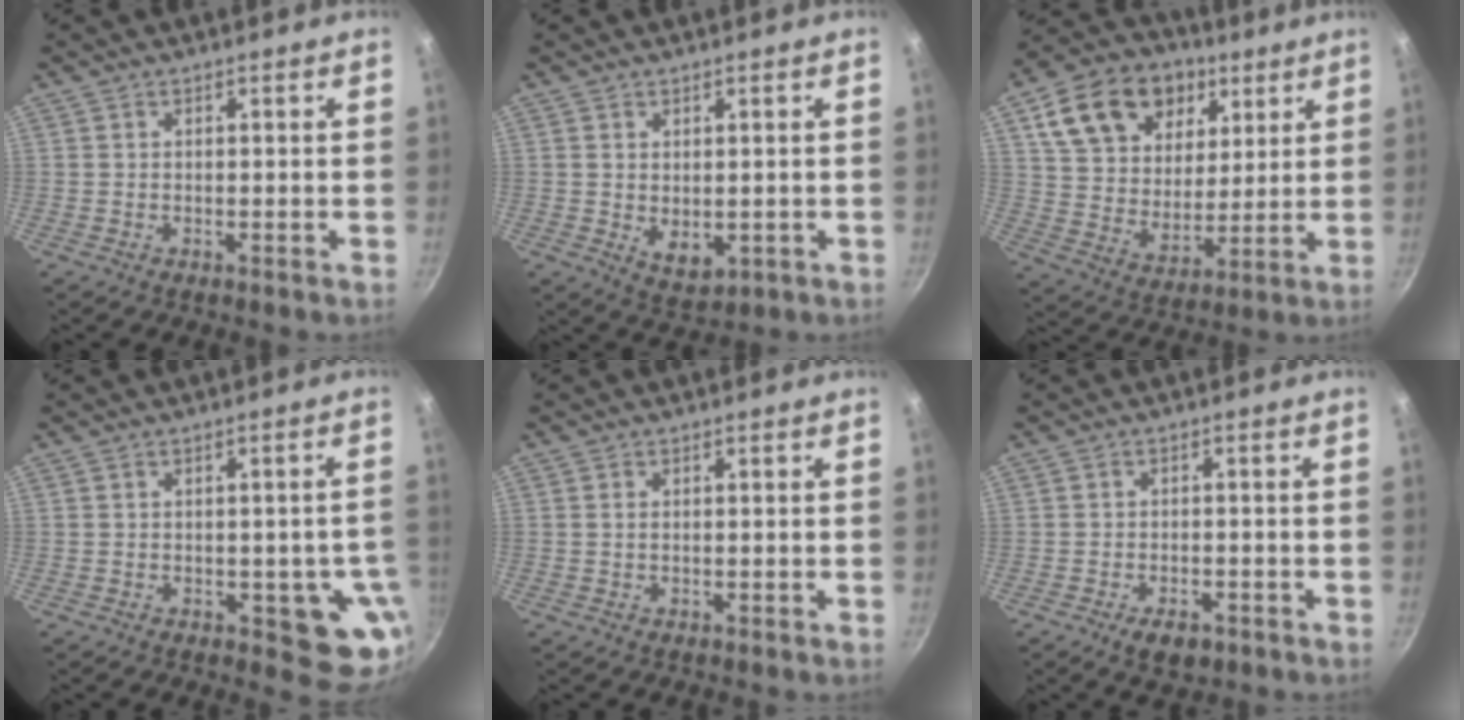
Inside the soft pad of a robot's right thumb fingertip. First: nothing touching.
{"total": 4.7, "force": [0.0, 3.1, 3.6], "torque": [-0.050, -0.015, 0.011]}
{"total": 20.7, "force": [9.0, 14.7, 11.4], "torque": [-0.173, -0.016, 0.156]}
{"total": 9.3, "force": [-2.1, 4.7, 7.7], "torque": [-0.040, -0.001, -0.025]}
{"total": 0.7, "force": [0.1, 0.4, 0.6], "torque": [-0.011, 0.001, 0.001]}
{"total": 4.6, "force": [-2.6, 2.5, 2.8], "torque": [-0.041, 0.015, -0.034]}